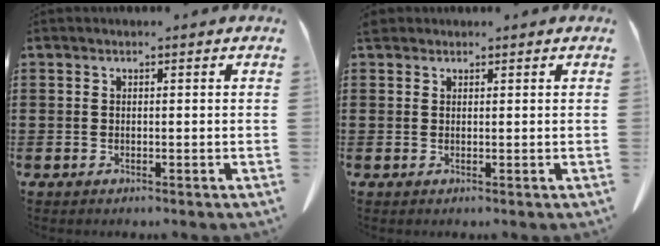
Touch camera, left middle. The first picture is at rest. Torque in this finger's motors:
{"motor_torque": [0.81, -0.06, 0.33, 0.11]}